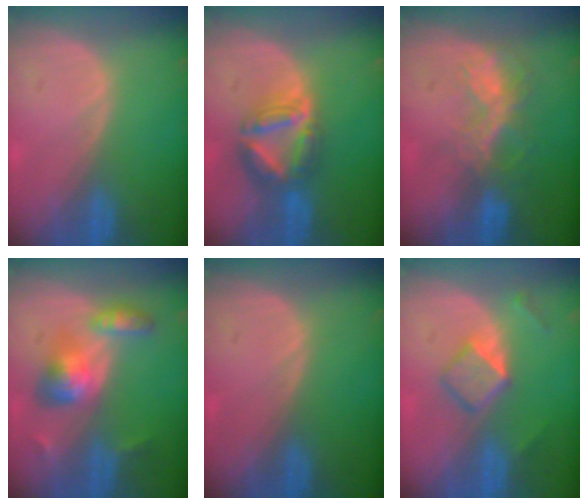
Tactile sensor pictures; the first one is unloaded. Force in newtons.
{"total": 7.7, "press": 6.7, "slide": 3.7}
{"total": 6.8, "press": 5.8, "slide": 3.4}
{"total": 6.0, "press": 6.0, "slide": 0.8}
{"total": 0.0}
{"total": 5.3, "press": 4.6, "slide": 2.7}